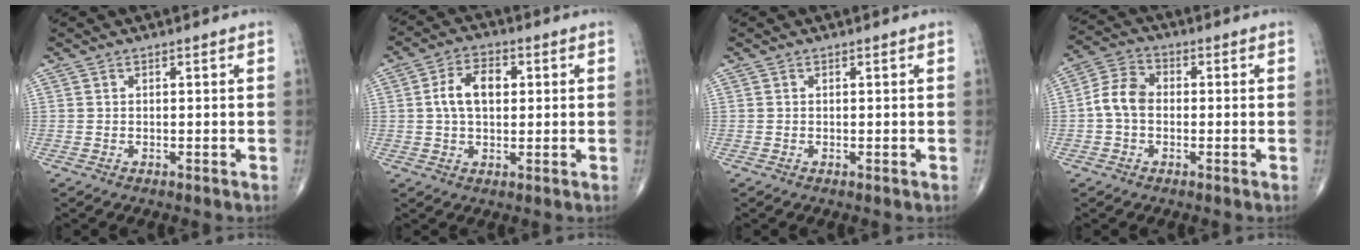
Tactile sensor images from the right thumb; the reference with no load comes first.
{"total": 7.8, "force": [1.2, 4.8, 6.0], "torque": [-0.101, 0.014, 0.015]}
{"total": 0.0}
{"total": 6.7, "force": [-0.7, 4.9, 4.5], "torque": [-0.081, 0.023, -0.024]}